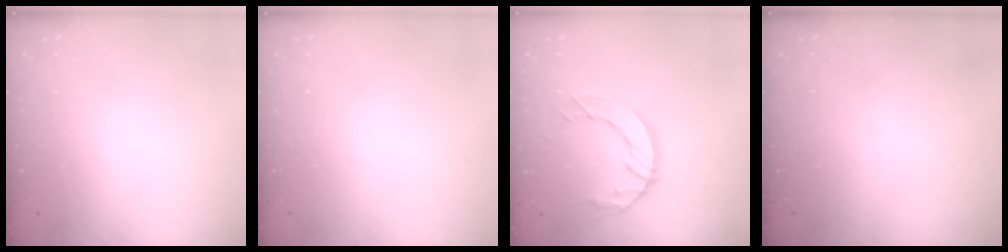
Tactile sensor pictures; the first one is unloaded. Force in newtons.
{"total": 0.0}
{"total": 9.1, "press": 9.1, "slide": 0.5}
{"total": 0.0}